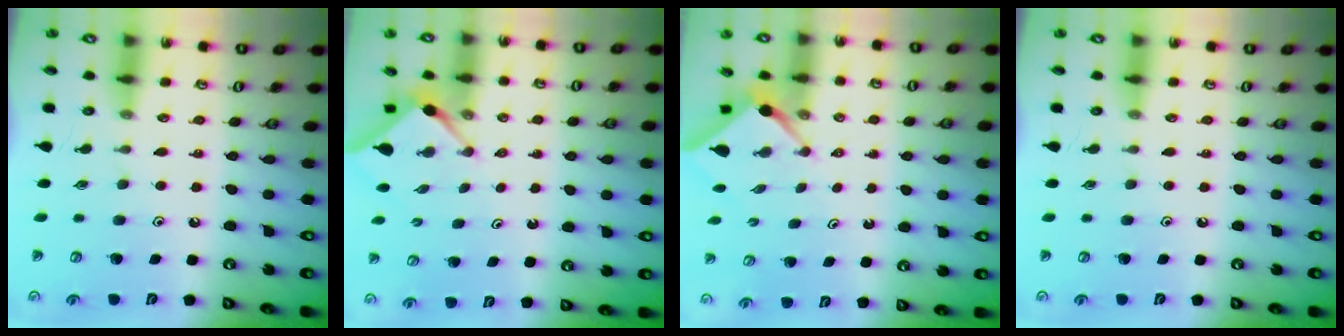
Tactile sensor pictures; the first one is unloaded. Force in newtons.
{"total": 2.9, "press": 2.9, "slide": 0.4}
{"total": 2.5, "press": 2.5, "slide": 0.3}
{"total": 0.0}